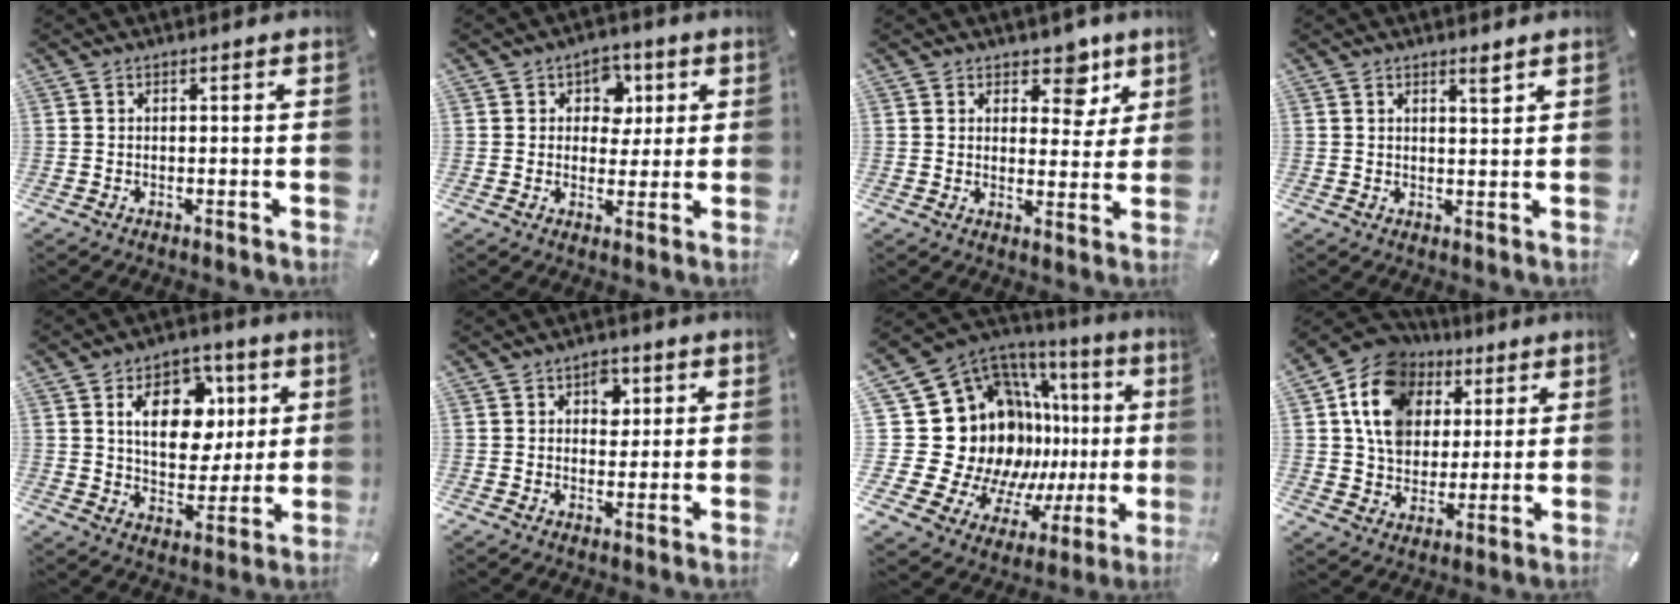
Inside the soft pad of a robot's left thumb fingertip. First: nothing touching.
{"total": 7.3, "force": [2.1, 6.2, 3.2], "torque": [-0.034, -0.001, 0.031]}
{"total": 8.0, "force": [5.3, 5.1, 3.3], "torque": [-0.016, -0.039, 0.084]}
{"total": 2.5, "force": [1.9, 0.5, 1.5], "torque": [-0.016, -0.009, 0.031]}
{"total": 14.3, "force": [4.7, 10.4, 8.6], "torque": [-0.131, -0.003, 0.085]}
{"total": 4.8, "force": [1.7, 3.6, 2.8], "torque": [-0.014, -0.010, 0.017]}
{"total": 27.9, "force": [2.6, 19.4, 19.9], "torque": [-0.309, -0.107, 0.119]}
{"total": 14.6, "force": [4.9, 12.2, 6.3], "torque": [-0.115, -0.016, 0.094]}